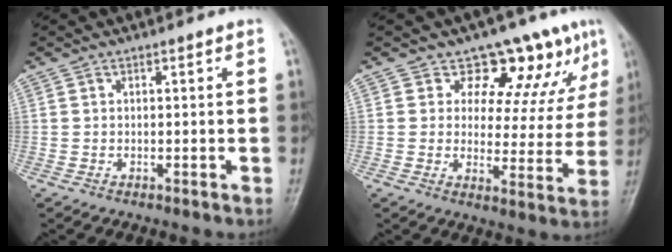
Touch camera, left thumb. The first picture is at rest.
{"total": 11.7, "force": [8.4, 6.2, 5.1], "torque": [-0.019, -0.053, 0.100]}